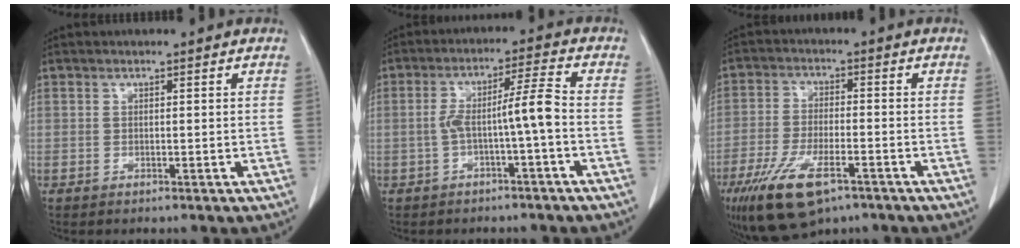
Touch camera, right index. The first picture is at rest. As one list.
[{"total": 6.2, "force": [-1.6, -0.3, 6.0], "torque": [-0.109, 0.025, -0.022]}, {"total": 12.1, "force": [-7.2, 4.0, 8.8], "torque": [-0.174, -0.019, -0.120]}]